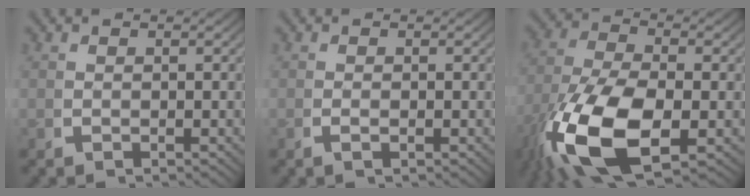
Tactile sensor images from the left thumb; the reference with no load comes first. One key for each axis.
{"total": 0.6, "fx": -0.1, "fy": 0.2, "fz": 0.6, "tx": -0.018, "ty": -0.001, "tz": -0.004}
{"total": 12.5, "fx": -3.0, "fy": 6.7, "fz": 10.2, "tx": -0.250, "ty": -0.054, "tz": -0.020}